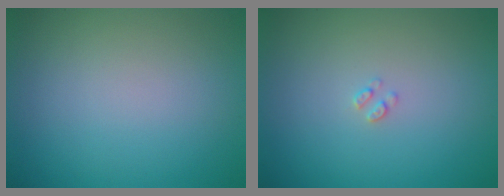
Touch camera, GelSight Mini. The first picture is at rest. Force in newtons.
{"total": 0.7, "press": 0.6, "slide": 0.1}